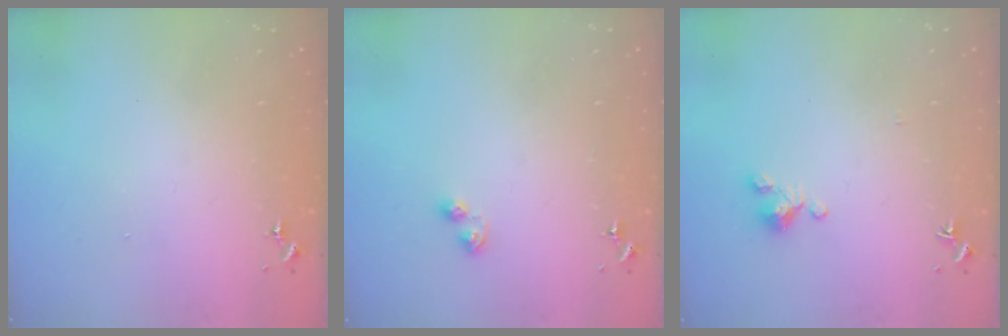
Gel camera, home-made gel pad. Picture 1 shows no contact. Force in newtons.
{"total": 3.3, "press": 3.2, "slide": 0.6}
{"total": 2.9, "press": 2.9, "slide": 0.4}